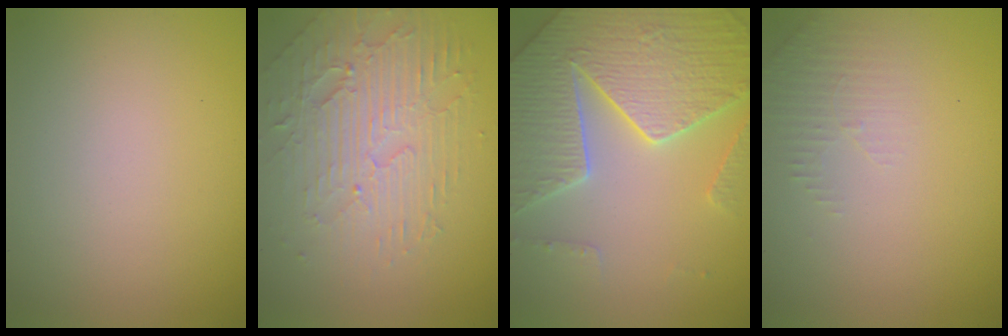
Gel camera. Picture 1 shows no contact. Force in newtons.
{"total": 4.5, "press": 3.9, "slide": 2.2}
{"total": 7.5, "press": 7.3, "slide": 1.9}
{"total": 1.5, "press": 1.5, "slide": 0.4}